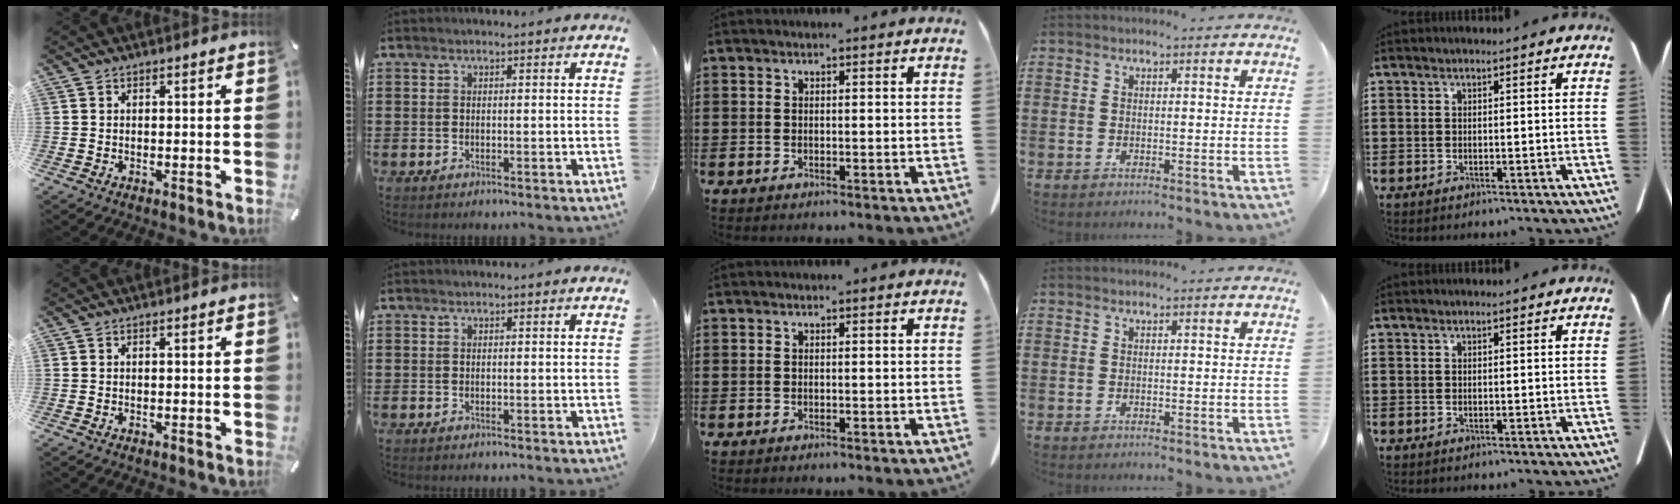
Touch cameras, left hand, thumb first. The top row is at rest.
{}